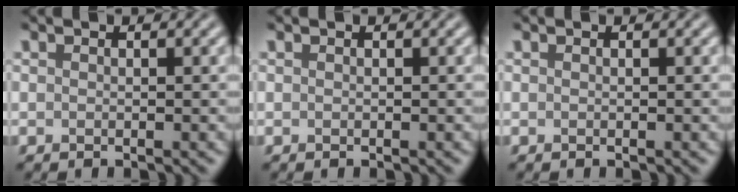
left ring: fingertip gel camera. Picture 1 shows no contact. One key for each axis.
{"total": 0.0}
{"total": 0.0}